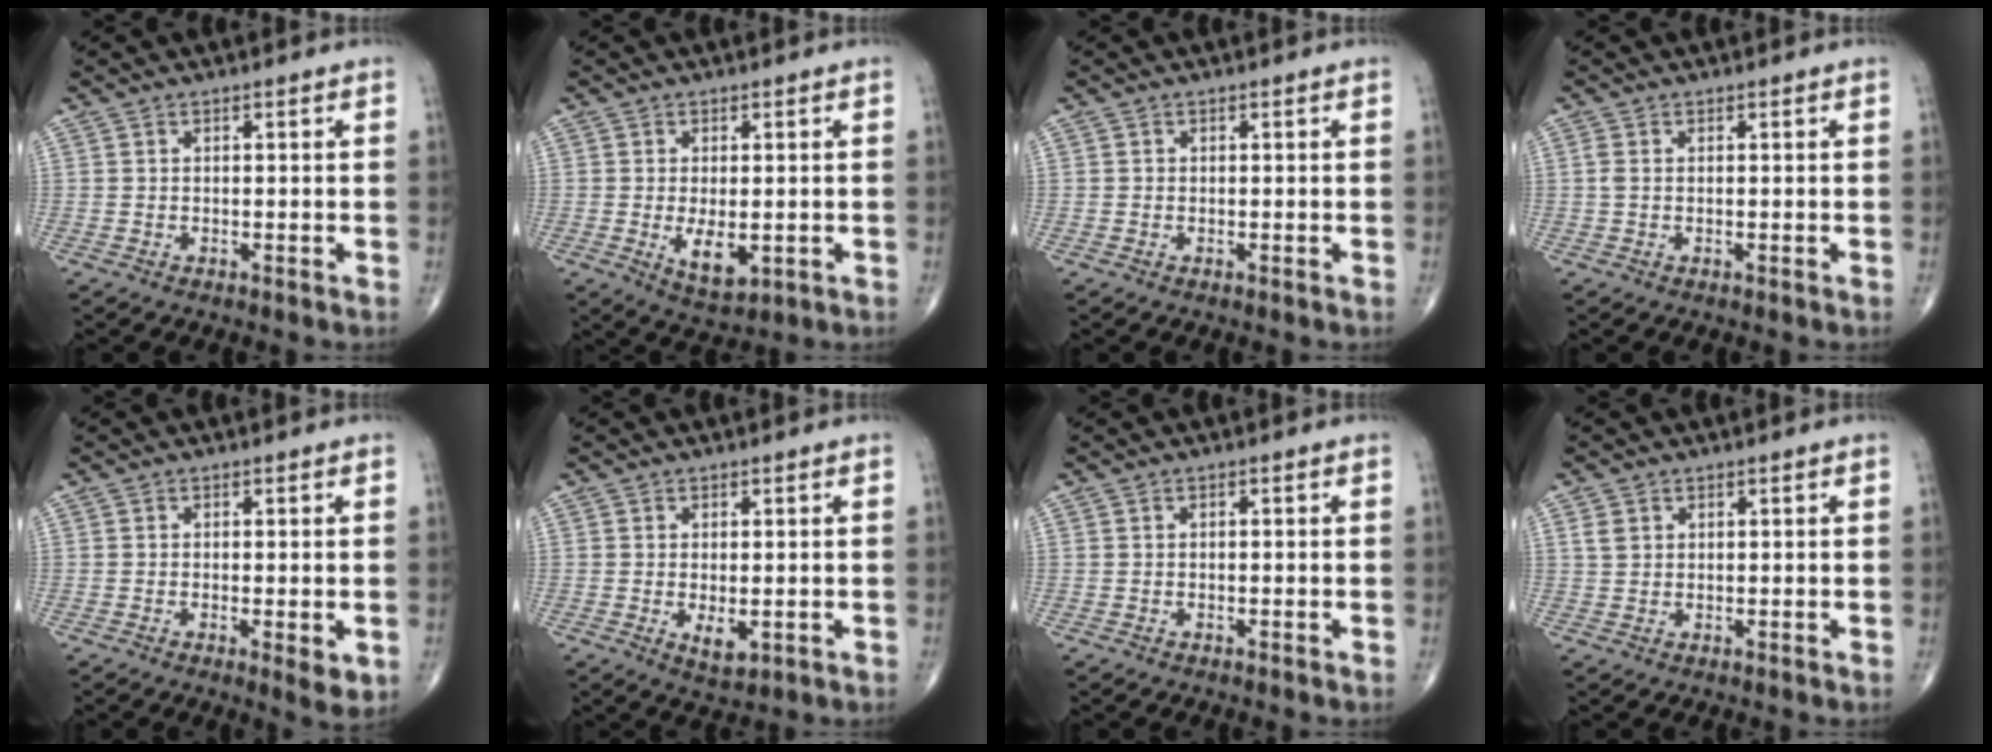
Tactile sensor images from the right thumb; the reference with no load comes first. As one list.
[{"total": 6.1, "force": [-1.0, 3.0, 5.2], "torque": [-0.078, -0.014, -0.008]}, {"total": 0.0}, {"total": 1.0, "force": [0.1, 0.5, 0.9], "torque": [-0.024, 0.001, 0.002]}, {"total": 3.7, "force": [-0.8, 1.0, 3.5], "torque": [-0.051, -0.011, -0.015]}, {"total": 3.8, "force": [-0.7, 1.9, 3.2], "torque": [-0.046, -0.009, -0.005]}, {"total": 0.0}, {"total": 2.1, "force": [0.9, 1.6, 1.1], "torque": [-0.019, 0.001, 0.020]}]